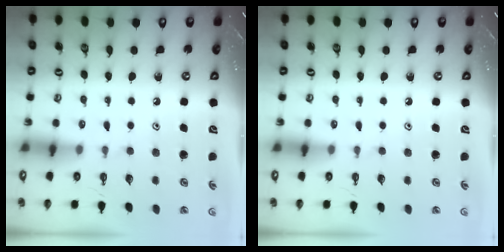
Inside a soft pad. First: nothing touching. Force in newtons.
{"total": 0.0}